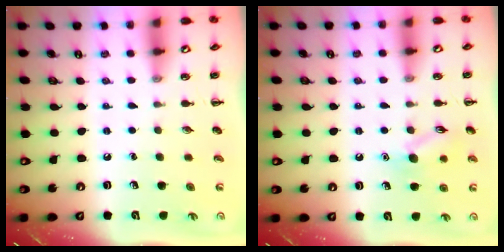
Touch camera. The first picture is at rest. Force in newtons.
{"total": 9.7, "press": 9.6, "slide": 0.7}